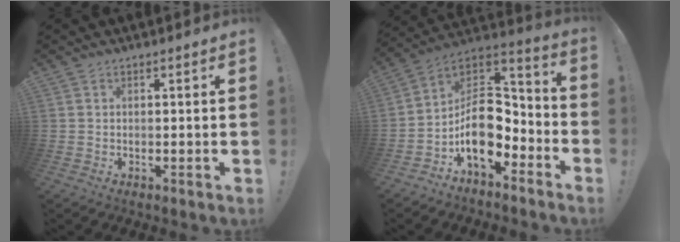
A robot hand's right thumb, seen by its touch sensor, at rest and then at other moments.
{"total": 15.9, "force": [-3.8, 11.0, 10.8], "torque": [-0.166, 0.018, -0.052]}